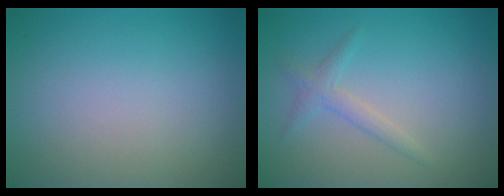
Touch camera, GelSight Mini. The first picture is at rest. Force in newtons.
{"total": 1.5, "press": 1.5, "slide": 0.1}